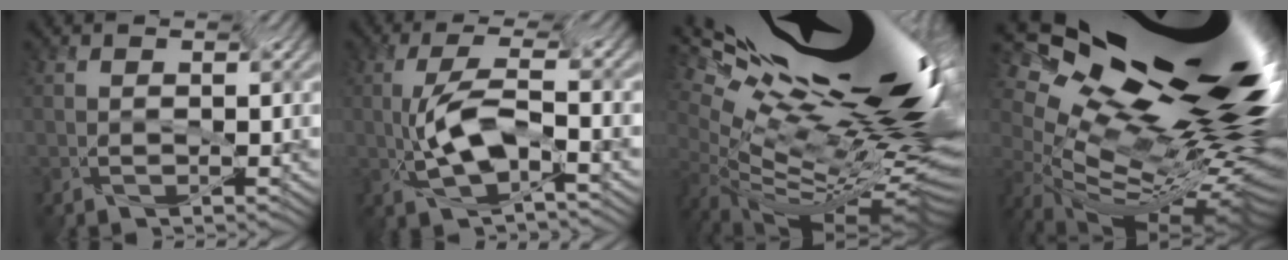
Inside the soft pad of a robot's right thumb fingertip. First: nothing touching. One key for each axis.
{"total": 4.7, "fx": -3.4, "fy": -0.2, "fz": 3.2, "tx": -0.076, "ty": 0.016, "tz": -0.057}
{"total": 15.3, "fx": 4.2, "fy": 2.3, "fz": 14.5, "tx": -0.215, "ty": 0.040, "tz": 0.079}
{"total": 15.2, "fx": 3.8, "fy": 4.5, "fz": 14.0, "tx": -0.221, "ty": 0.034, "tz": 0.067}